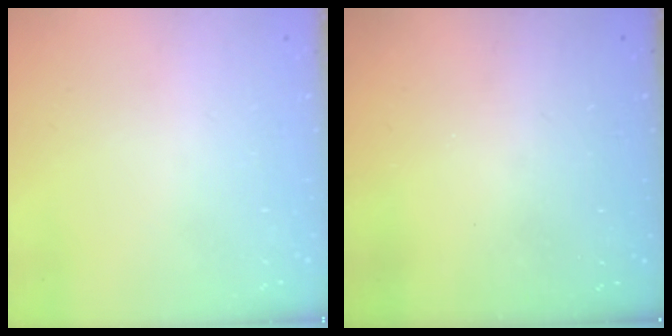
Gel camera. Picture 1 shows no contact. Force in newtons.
{"total": 3.2, "press": 3.2, "slide": 0.1}